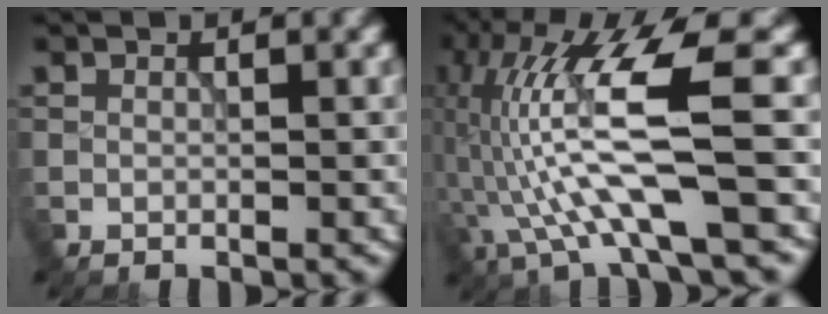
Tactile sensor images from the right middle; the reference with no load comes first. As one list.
[{"total": 9.6, "force": [-1.6, 1.5, 9.3], "torque": [-0.191, 0.013, -0.030]}]